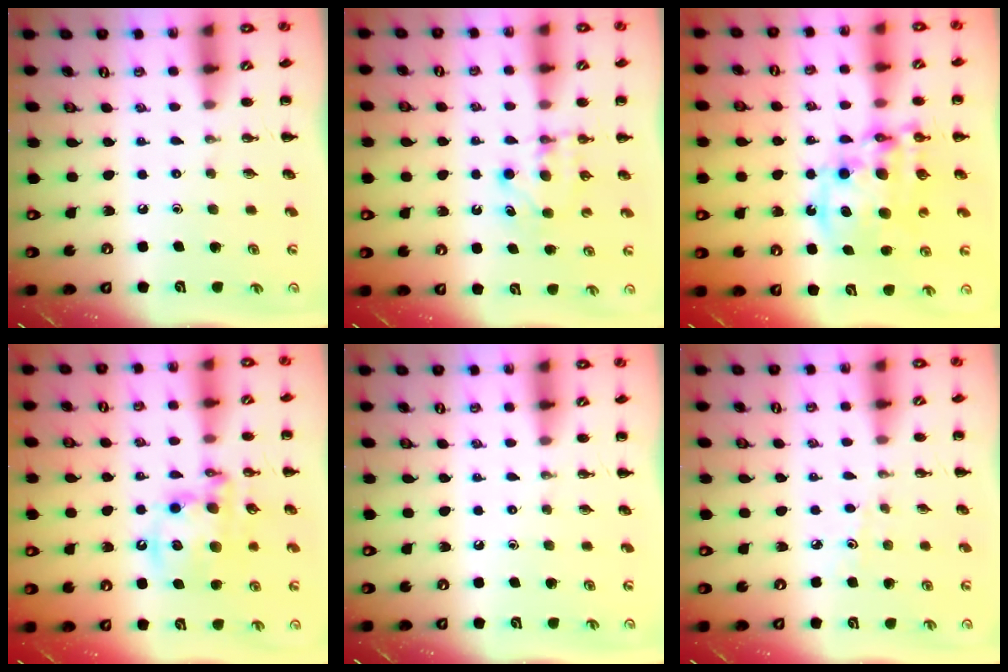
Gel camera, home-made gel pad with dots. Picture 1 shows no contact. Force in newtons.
{"total": 5.7, "press": 5.5, "slide": 1.5}
{"total": 14.6, "press": 14.1, "slide": 3.6}
{"total": 13.3, "press": 13.0, "slide": 2.7}
{"total": 0.0}
{"total": 2.8, "press": 2.6, "slide": 0.9}